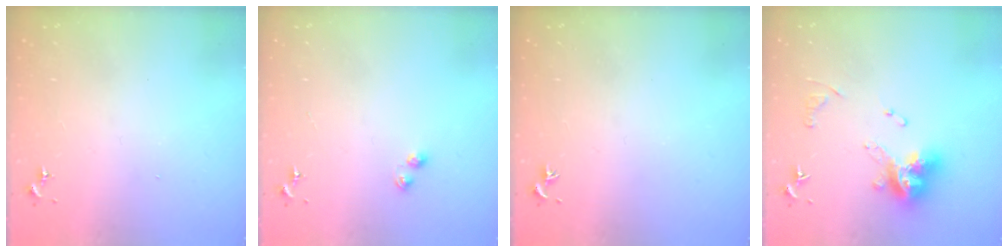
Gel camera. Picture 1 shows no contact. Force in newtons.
{"total": 3.6, "press": 3.6, "slide": 0.4}
{"total": 0.0}
{"total": 13.3, "press": 13.3, "slide": 1.4}